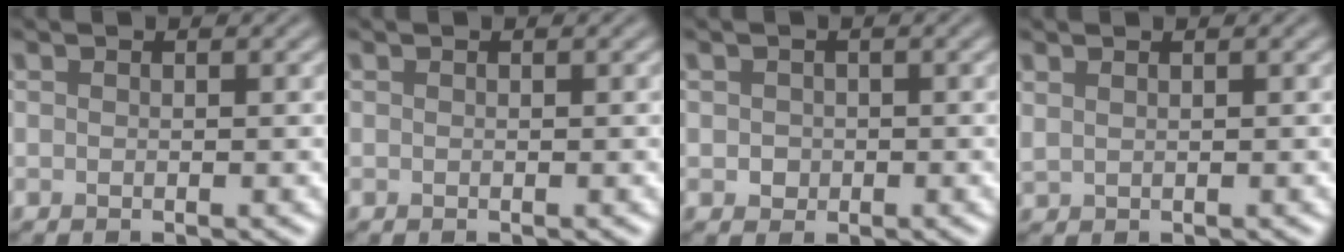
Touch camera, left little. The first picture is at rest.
{"total": 0.0}
{"total": 1.1, "force": [0.0, 1.0, 0.3], "torque": [-0.002, -0.003, -0.001]}
{"total": 0.7, "force": [0.6, 0.2, 0.3], "torque": [-0.011, -0.001, 0.014]}